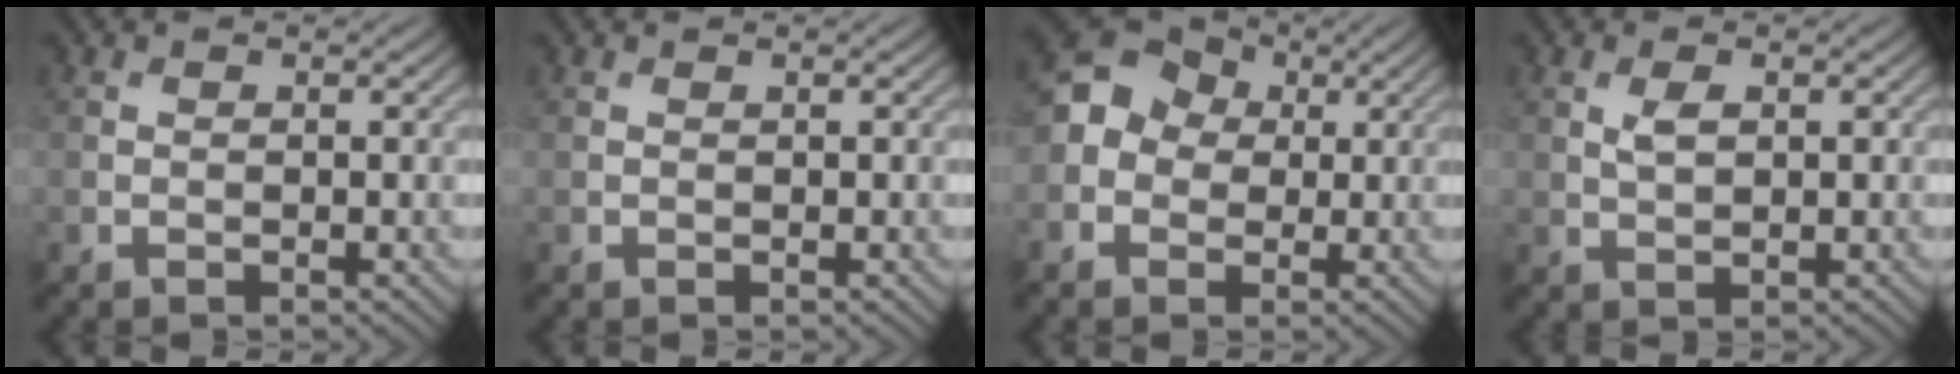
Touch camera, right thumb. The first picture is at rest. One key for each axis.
{"total": 0.0}
{"total": 8.1, "fx": 0.4, "fy": 7.2, "fz": 3.7, "tx": -0.097, "ty": 0.018, "tz": -0.023}
{"total": 2.1, "fx": 0.7, "fy": 1.0, "fz": 1.7, "tx": -0.036, "ty": 0.000, "tz": 0.013}